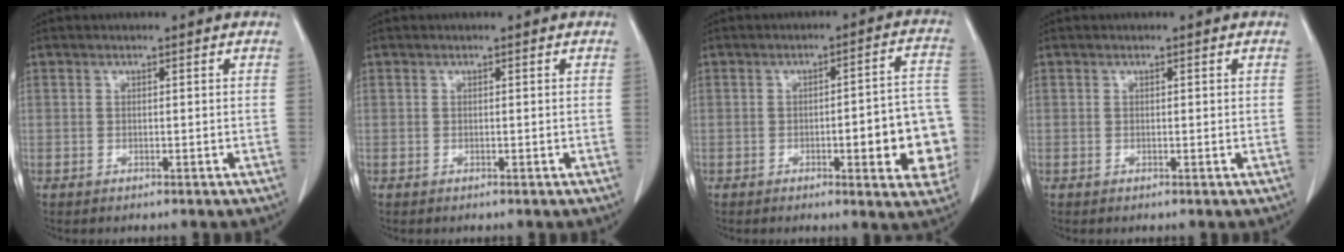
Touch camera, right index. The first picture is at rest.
{"total": 0.0}
{"total": 12.1, "force": [-2.7, 2.6, 11.5], "torque": [-0.118, 0.020, -0.032]}
{"total": 0.0}